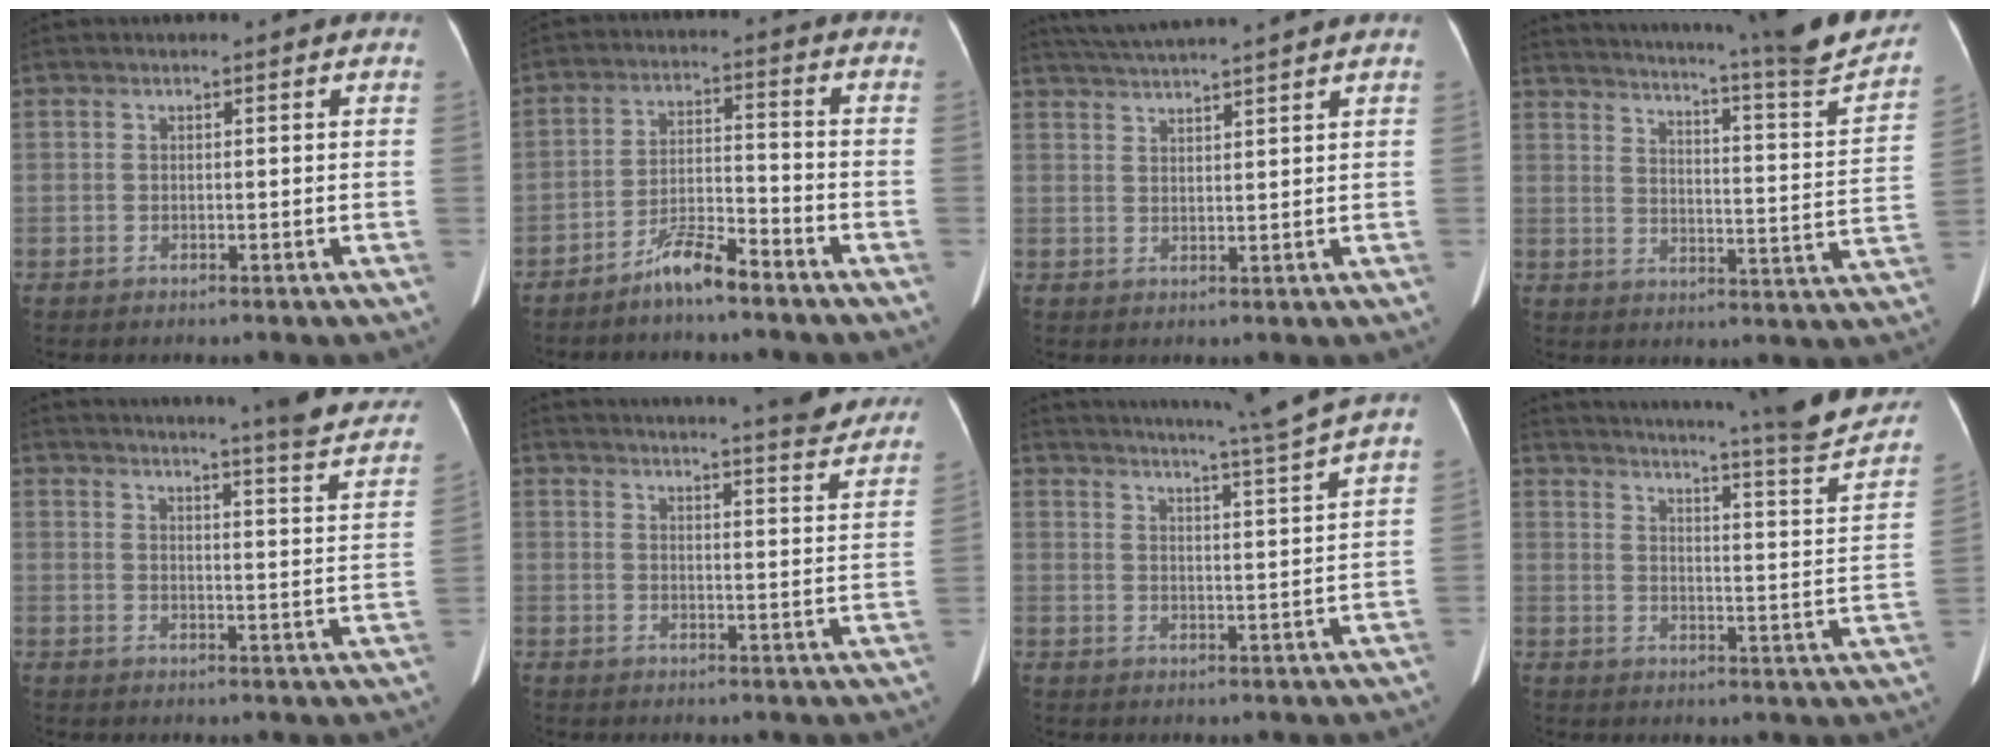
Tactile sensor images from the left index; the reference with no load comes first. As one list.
[{"total": 6.3, "force": [-5.3, 0.6, 3.3], "torque": [-0.065, -0.008, -0.102]}, {"total": 7.9, "force": [7.0, -1.5, 3.3], "torque": [-0.062, 0.021, 0.110]}, {"total": 25.2, "force": [22.2, -0.1, 11.9], "torque": [-0.182, -0.075, 0.273]}, {"total": 20.7, "force": [18.9, 0.5, 8.3], "torque": [-0.108, -0.066, 0.213]}, {"total": 20.3, "force": [18.9, 1.3, 7.2], "torque": [-0.099, -0.040, 0.222]}, {"total": 12.2, "force": [10.6, -3.2, 5.0], "torque": [-0.084, -0.046, 0.144]}, {"total": 25.5, "force": [23.0, 0.4, 11.1], "torque": [-0.167, -0.076, 0.280]}]